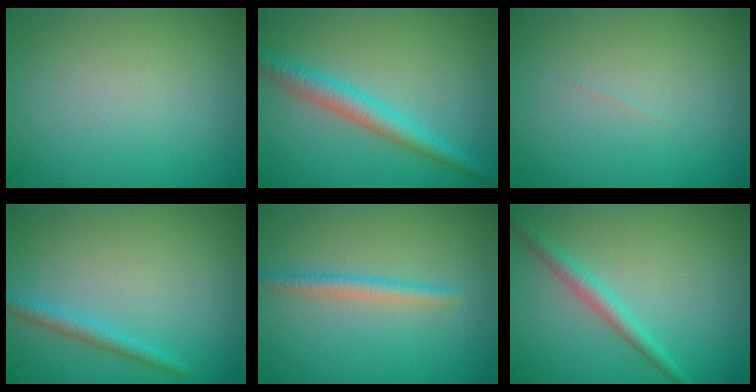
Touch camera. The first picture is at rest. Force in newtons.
{"total": 3.4, "press": 3.4, "slide": 0.2}
{"total": 0.0}
{"total": 1.8, "press": 1.8, "slide": 0.1}
{"total": 1.9, "press": 1.9, "slide": 0.1}
{"total": 2.1, "press": 2.1, "slide": 0.1}